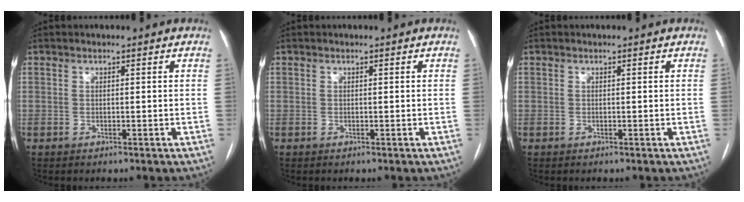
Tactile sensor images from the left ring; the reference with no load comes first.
{"total": 0.0}
{"total": 0.0}